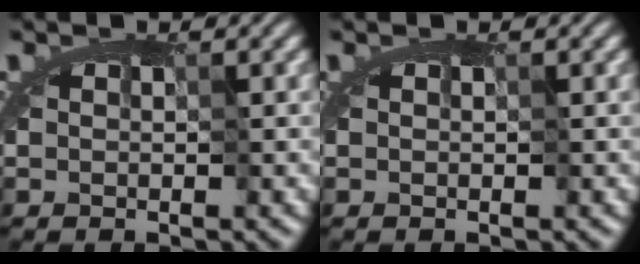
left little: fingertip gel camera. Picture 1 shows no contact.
{"total": 0.0}